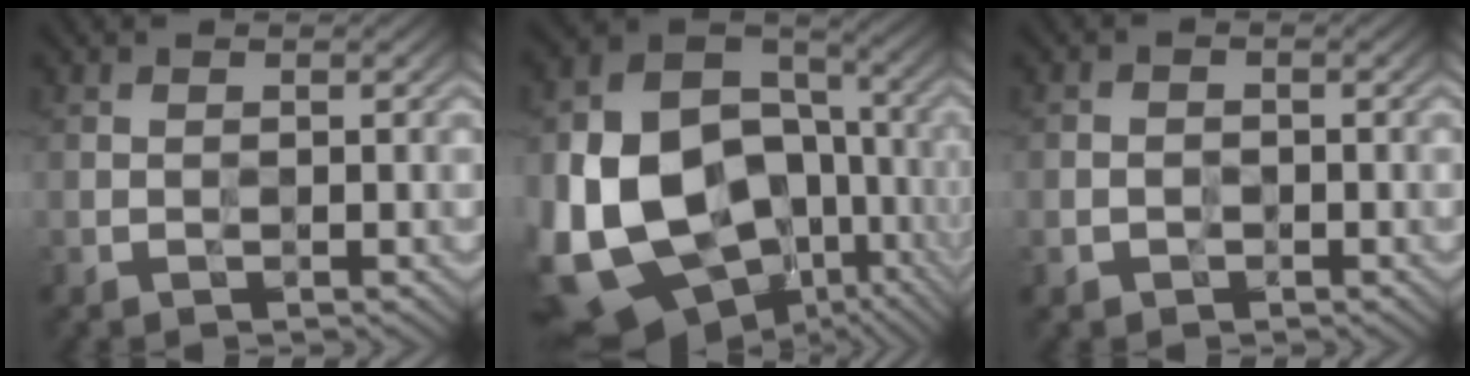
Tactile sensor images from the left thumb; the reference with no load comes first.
{"total": 20.7, "force": [-5.6, 15.7, 12.3], "torque": [-0.281, -0.053, -0.075]}
{"total": 1.3, "force": [-0.7, 1.1, 0.4], "torque": [-0.004, -0.001, -0.015]}